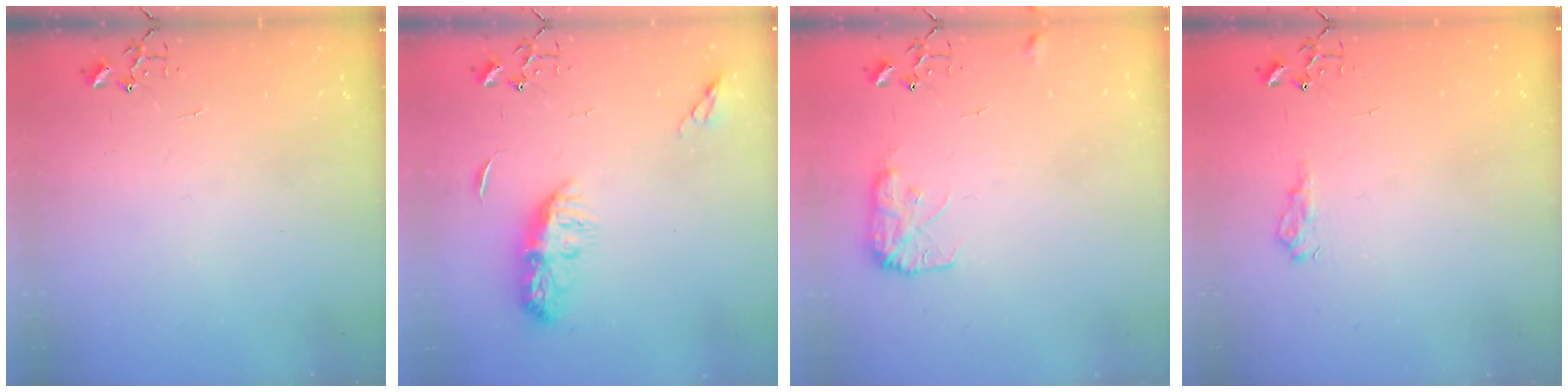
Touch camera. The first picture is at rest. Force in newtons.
{"total": 9.8, "press": 9.8, "slide": 0.5}
{"total": 9.2, "press": 9.2, "slide": 0.3}
{"total": 8.2, "press": 8.2, "slide": 0.9}